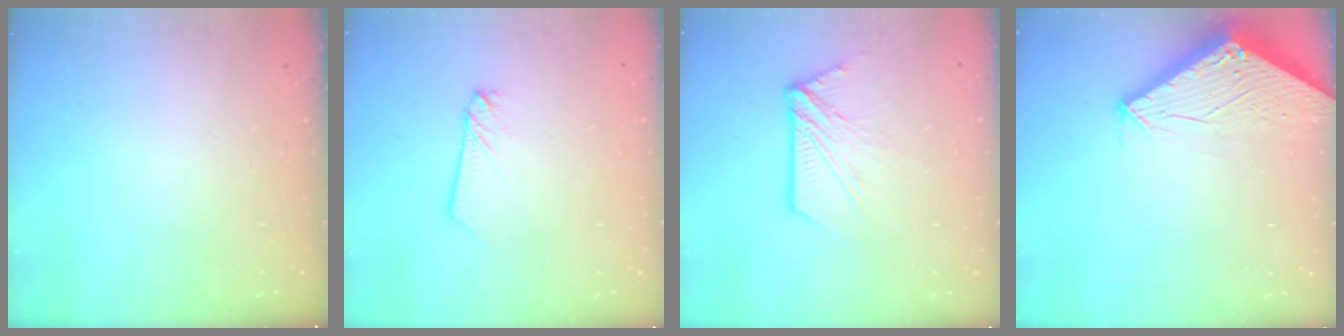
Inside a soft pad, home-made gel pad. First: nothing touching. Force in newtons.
{"total": 2.2, "press": 2.2, "slide": 0.1}
{"total": 10.0, "press": 10.0, "slide": 0.8}
{"total": 2.8, "press": 2.8, "slide": 0.1}